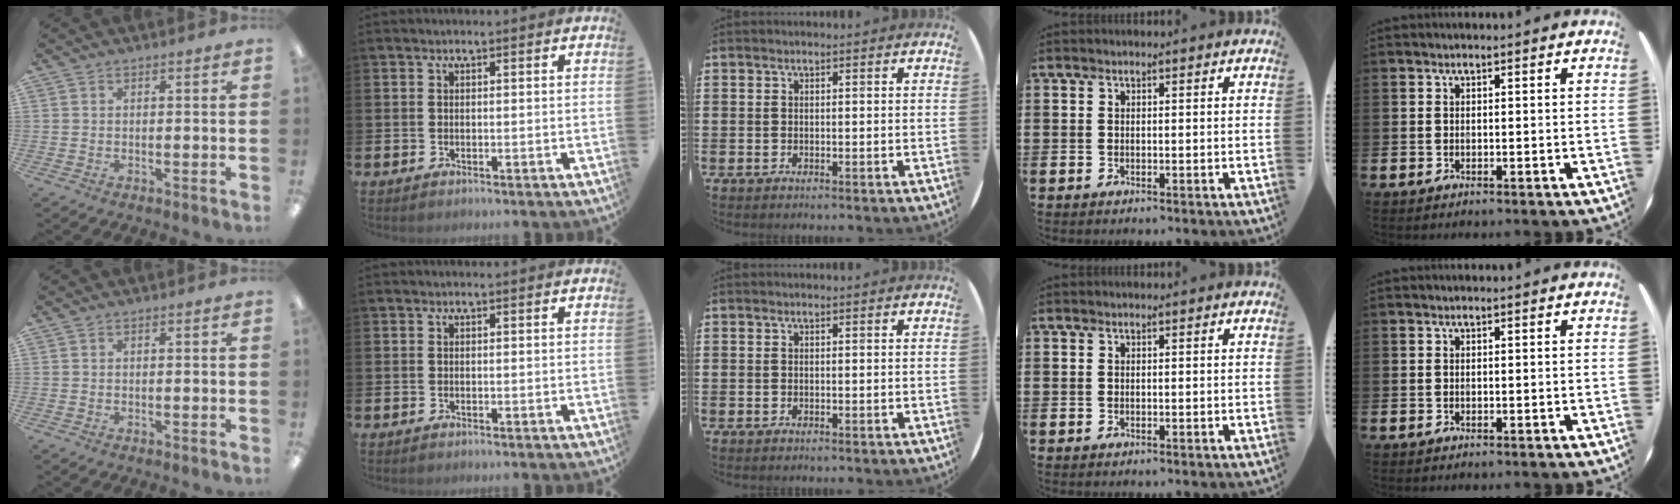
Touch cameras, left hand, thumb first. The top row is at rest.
{}